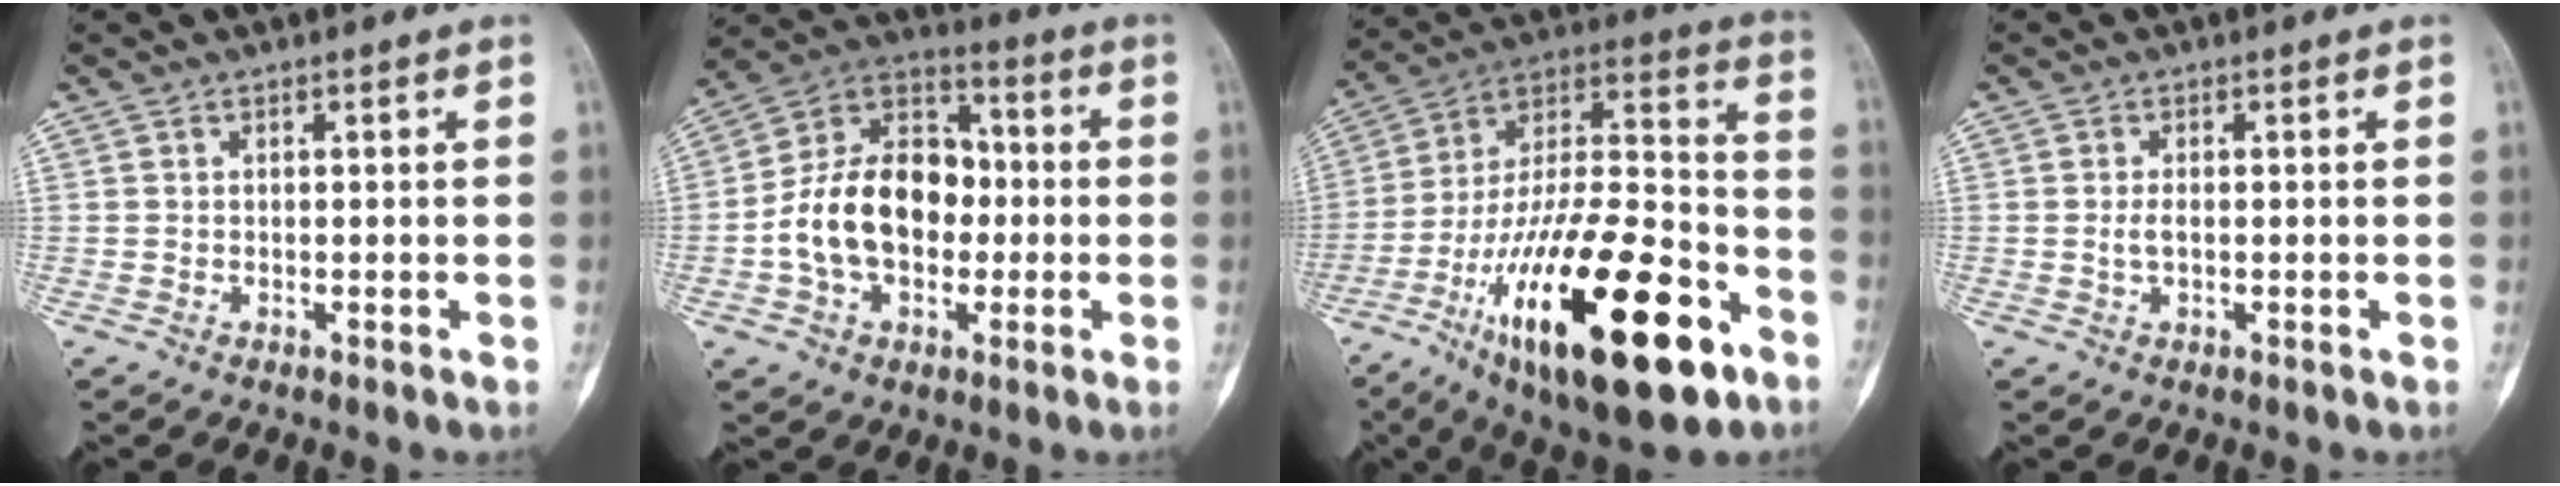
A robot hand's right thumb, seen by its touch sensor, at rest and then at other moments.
{"total": 17.8, "force": [-2.0, 12.4, 12.6], "torque": [-0.189, 0.039, -0.038]}
{"total": 32.8, "force": [-15.0, 11.7, 26.7], "torque": [-0.452, 0.062, -0.241]}
{"total": 1.8, "force": [-0.1, 1.0, 1.4], "torque": [-0.026, 0.000, -0.004]}